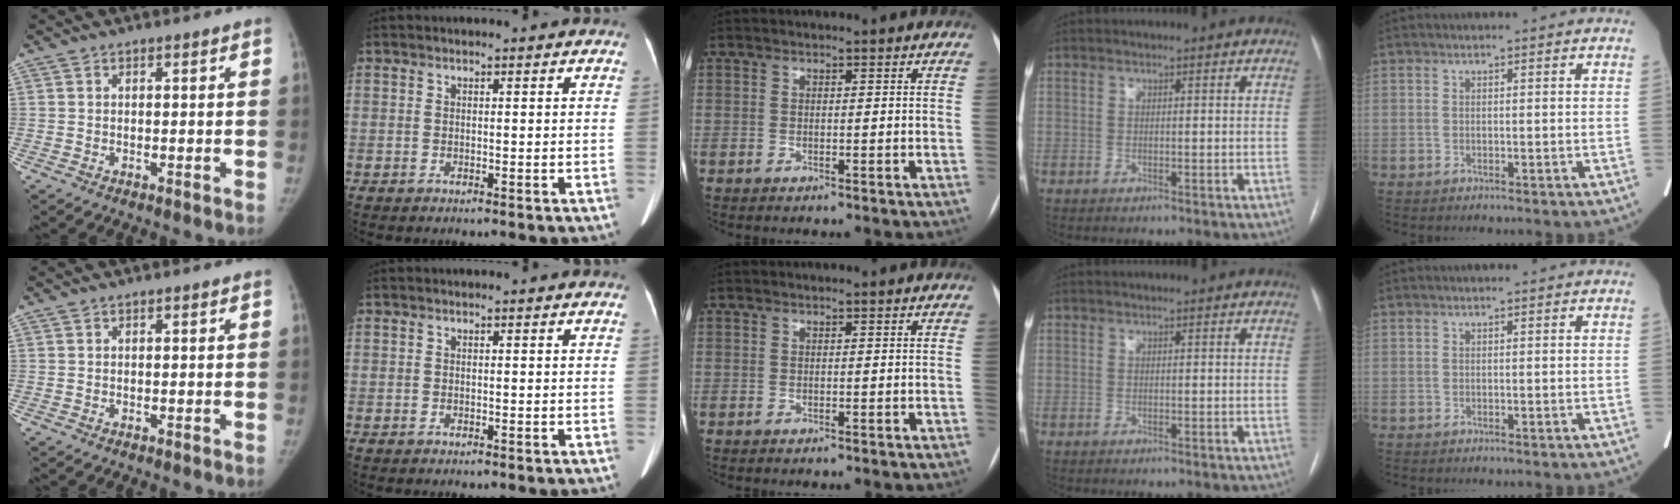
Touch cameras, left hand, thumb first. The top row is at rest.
{}